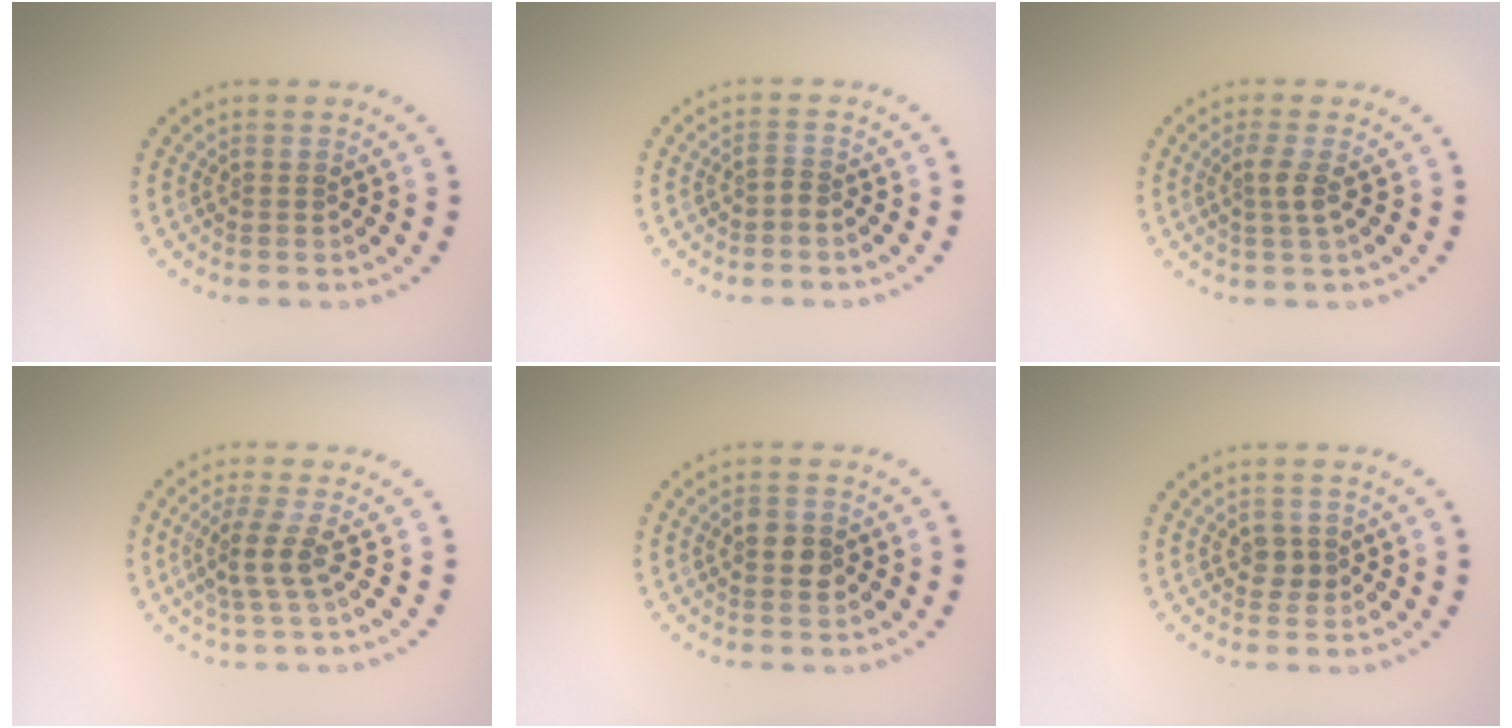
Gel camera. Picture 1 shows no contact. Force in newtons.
{"total": 0.6, "press": 0.4, "slide": 0.5}
{"total": 1.9, "press": 1.4, "slide": 1.3}
{"total": 2.7, "press": 1.9, "slide": 2.0}
{"total": 2.5, "press": 2.5, "slide": 0.1}
{"total": 1.5, "press": 1.5, "slide": 0.3}